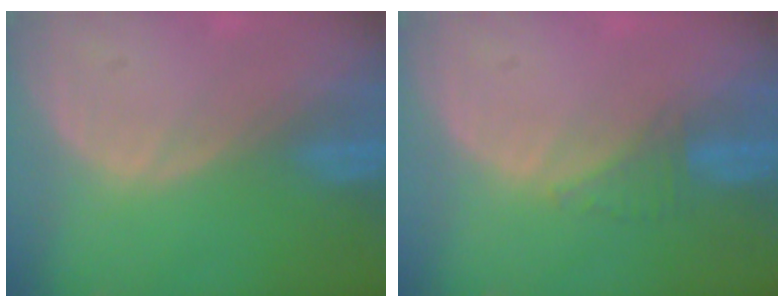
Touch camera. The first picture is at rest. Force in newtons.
{"total": 1.9, "press": 1.8, "slide": 0.7}